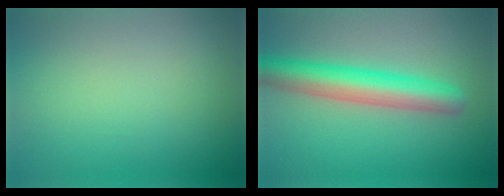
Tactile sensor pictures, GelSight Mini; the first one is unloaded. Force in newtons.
{"total": 5.8, "press": 5.8, "slide": 0.2}